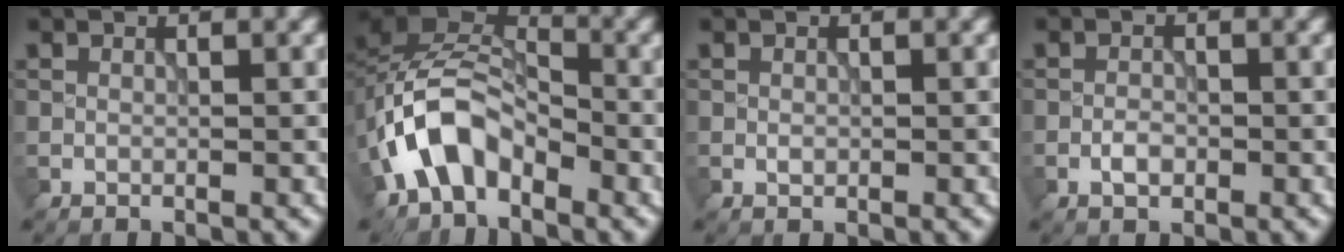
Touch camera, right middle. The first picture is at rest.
{"total": 7.0, "force": [-3.4, 4.4, 4.3], "torque": [-0.074, 0.009, -0.077]}
{"total": 0.6, "force": [-0.1, 0.4, 0.4], "torque": [-0.006, -0.001, -0.001]}
{"total": 1.5, "force": [-0.7, 0.8, 1.1], "torque": [-0.018, 0.002, -0.014]}